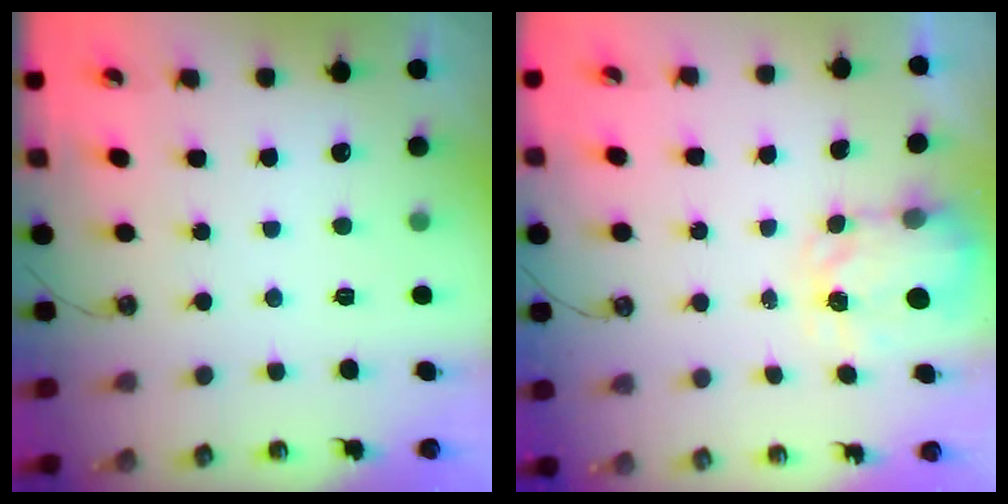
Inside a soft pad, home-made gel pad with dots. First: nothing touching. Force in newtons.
{"total": 3.8, "press": 3.7, "slide": 0.5}